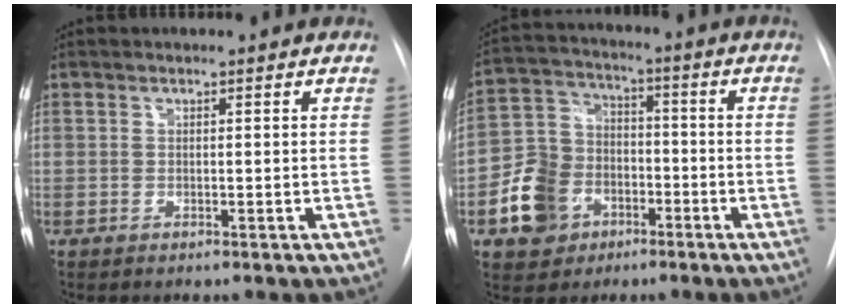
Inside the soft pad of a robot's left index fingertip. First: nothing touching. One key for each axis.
{"total": 10.6, "fx": -4.5, "fy": 8.6, "fz": 4.3, "tx": -0.103, "ty": 0.023, "tz": -0.073}